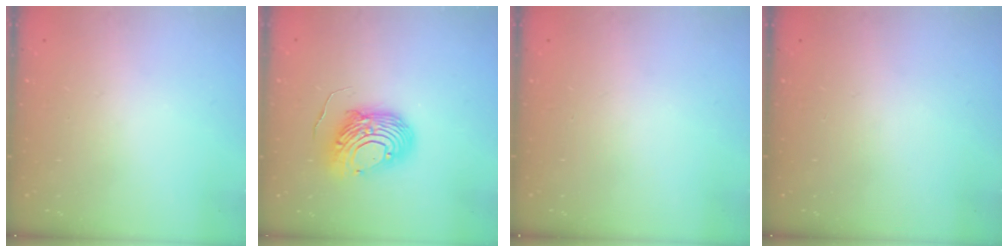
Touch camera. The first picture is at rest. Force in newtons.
{"total": 12.2, "press": 12.1, "slide": 0.9}
{"total": 0.0}
{"total": 0.0}